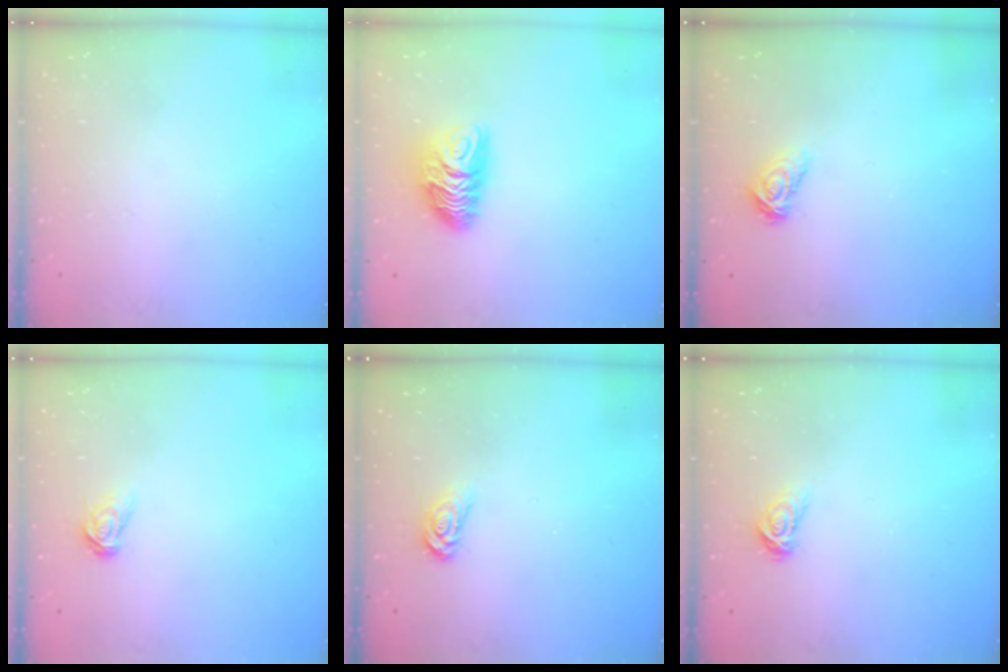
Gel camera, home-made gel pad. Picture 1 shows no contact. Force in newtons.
{"total": 9.1, "press": 9.1, "slide": 0.2}
{"total": 5.7, "press": 5.7, "slide": 0.7}
{"total": 5.7, "press": 5.7, "slide": 0.1}
{"total": 3.1, "press": 3.1, "slide": 0.3}
{"total": 4.0, "press": 4.0, "slide": 0.4}